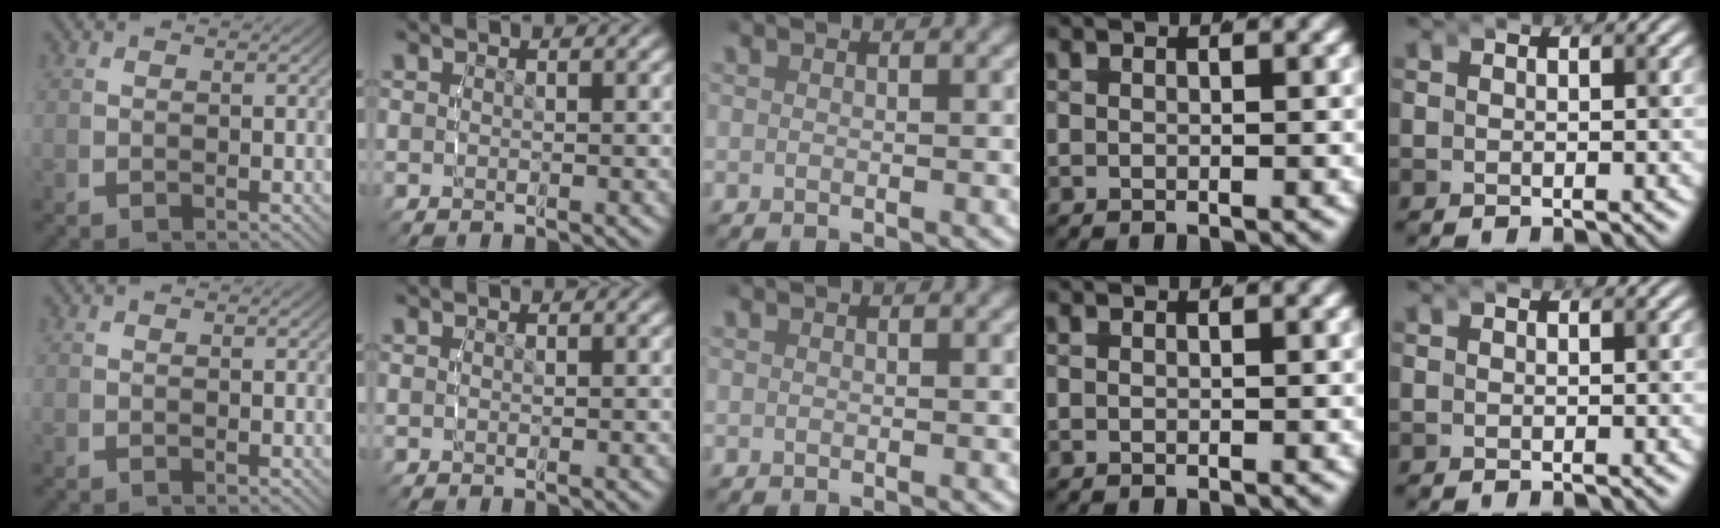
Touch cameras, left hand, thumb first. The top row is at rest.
{}